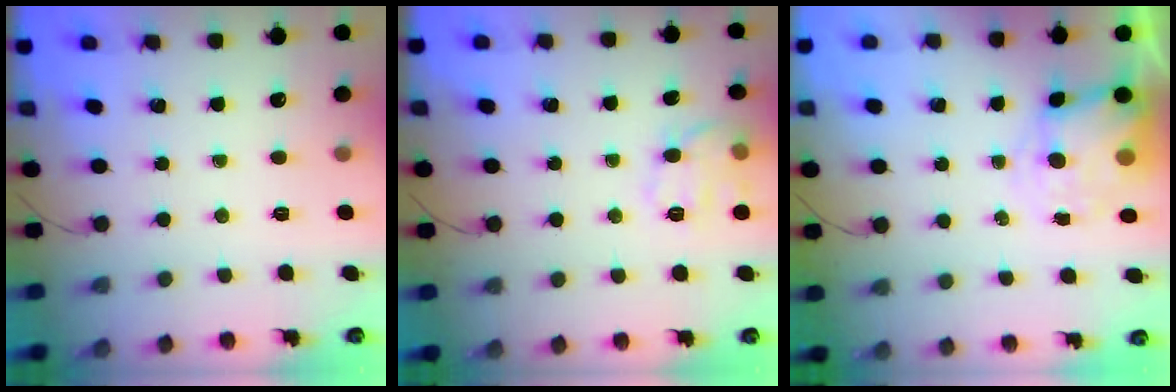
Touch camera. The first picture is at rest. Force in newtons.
{"total": 10.8, "press": 10.8, "slide": 0.5}
{"total": 4.8, "press": 4.7, "slide": 1.0}